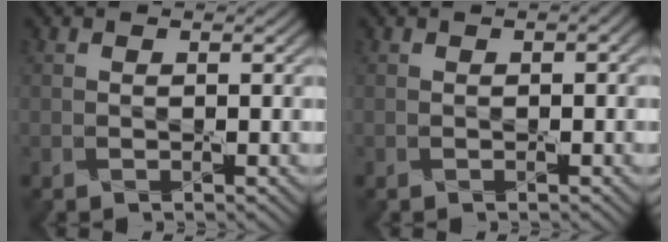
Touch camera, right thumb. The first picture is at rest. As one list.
[{"total": 0.9, "force": [0.1, 0.3, 0.9], "torque": [-0.013, 0.004, 0.003]}]